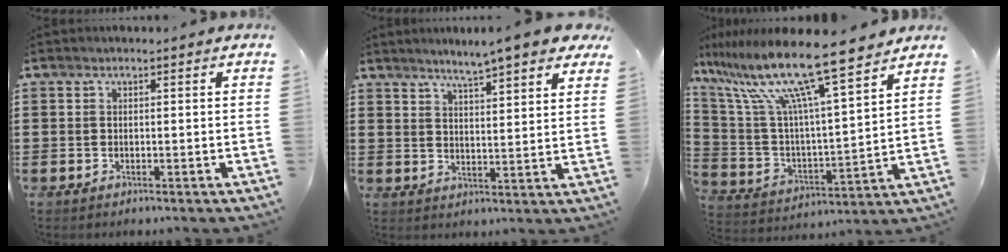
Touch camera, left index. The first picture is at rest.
{"total": 5.1, "force": [4.5, -0.4, 2.2], "torque": [-0.062, -0.020, 0.074]}
{"total": 14.1, "force": [11.1, 0.4, 8.7], "torque": [-0.214, -0.076, 0.185]}